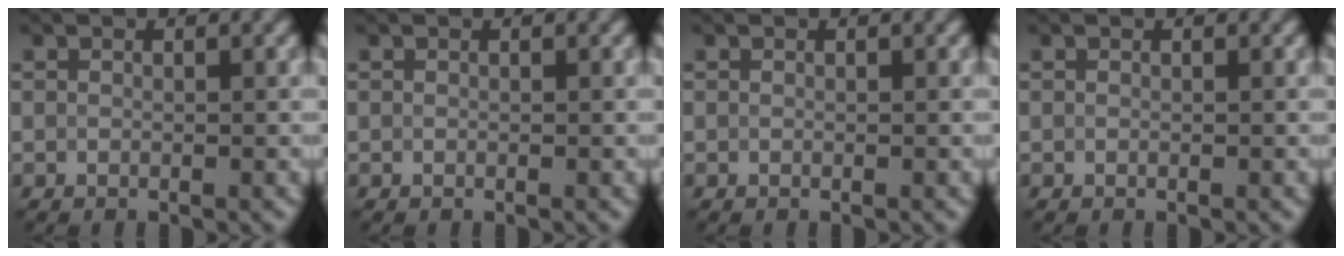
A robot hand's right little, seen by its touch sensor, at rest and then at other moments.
{"total": 0.0}
{"total": 0.0}
{"total": 0.0}